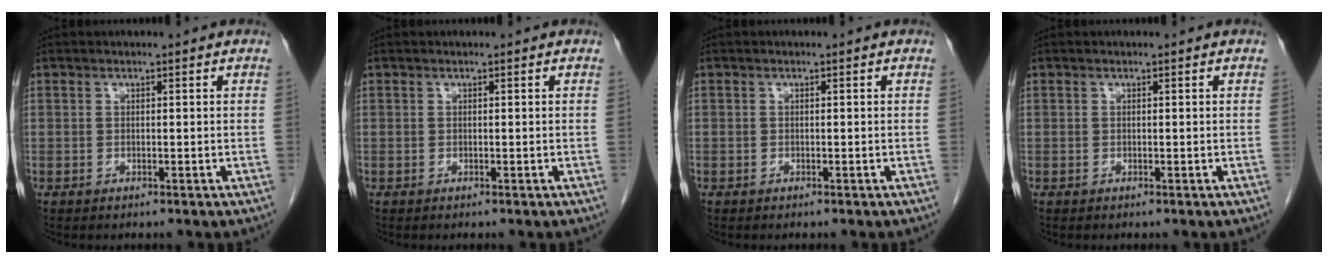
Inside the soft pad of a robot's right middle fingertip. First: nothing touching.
{"total": 0.0}
{"total": 0.0}
{"total": 0.0}